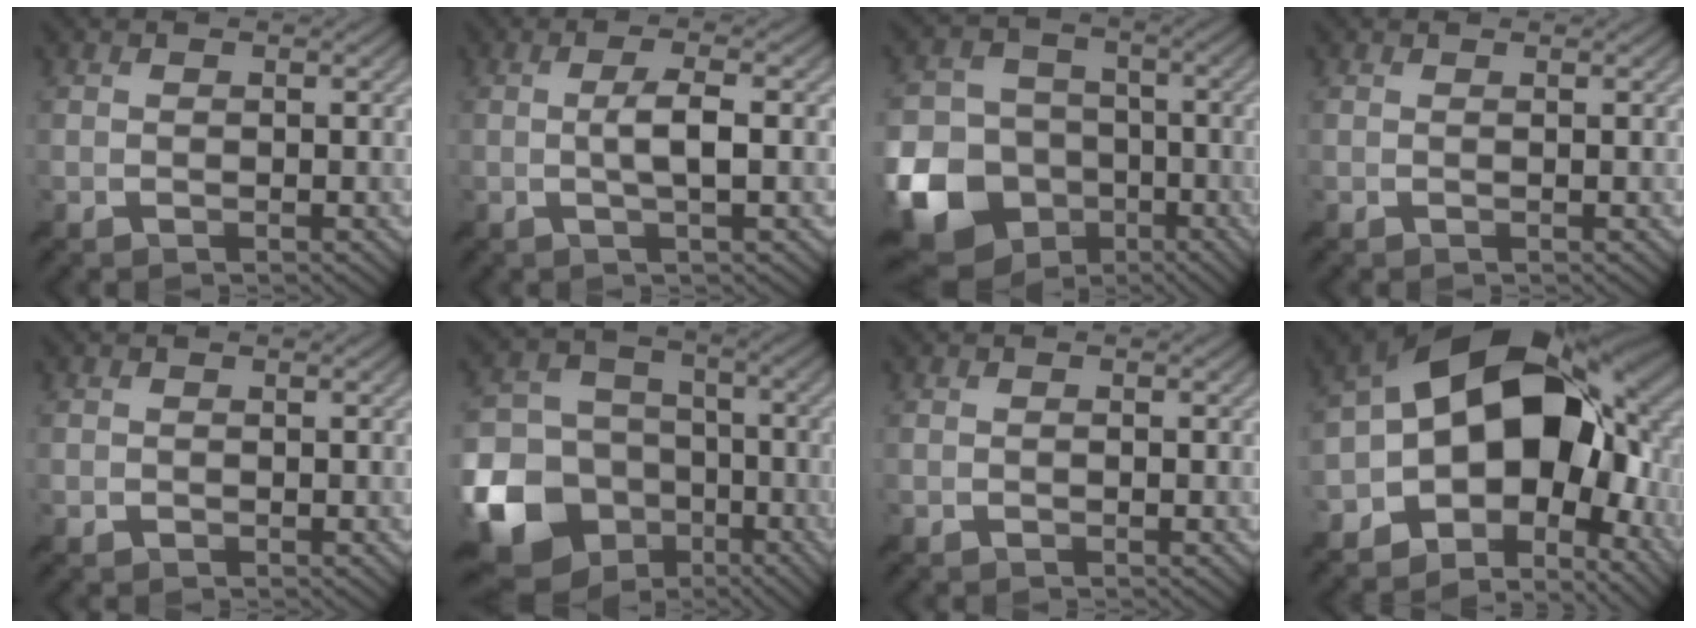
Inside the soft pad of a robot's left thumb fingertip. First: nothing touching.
{"total": 4.1, "force": [-0.1, 0.6, 4.1], "torque": [-0.075, 0.007, -0.011]}
{"total": 15.8, "force": [-6.4, 12.7, 6.8], "torque": [-0.207, -0.047, -0.129]}
{"total": 0.0}
{"total": 0.7, "force": [-0.2, 0.7, 0.1], "torque": [0.002, -0.004, -0.007]}
{"total": 17.7, "force": [-7.4, 14.2, 7.4], "torque": [-0.221, -0.045, -0.148]}
{"total": 0.0}
{"total": 17.8, "force": [-0.5, 12.0, 13.2], "torque": [-0.213, -0.015, 0.003]}